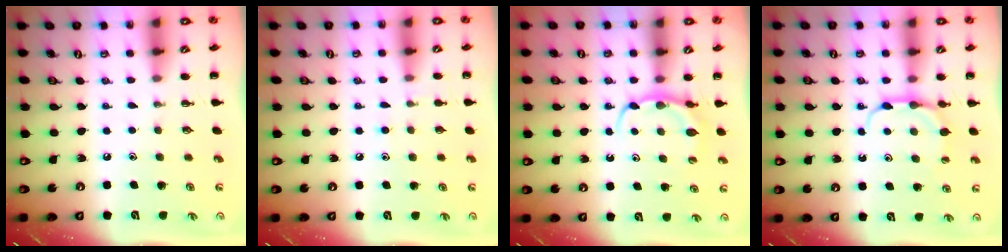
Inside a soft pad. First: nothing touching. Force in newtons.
{"total": 4.8, "press": 4.5, "slide": 1.7}
{"total": 6.5, "press": 6.5, "slide": 0.3}
{"total": 5.3, "press": 5.2, "slide": 0.9}